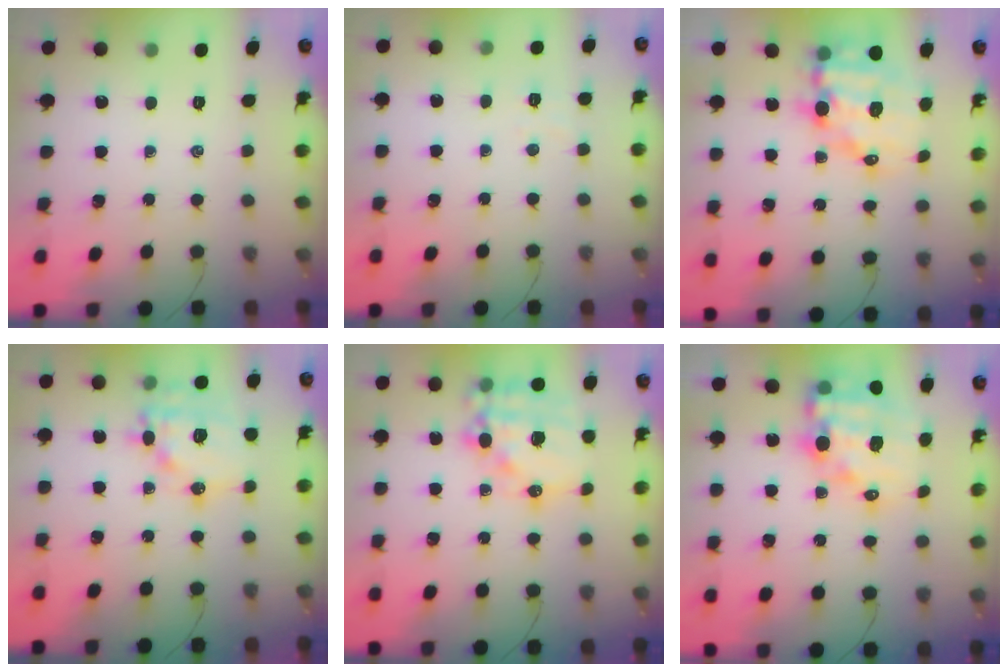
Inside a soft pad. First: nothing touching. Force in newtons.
{"total": 2.5, "press": 2.4, "slide": 0.8}
{"total": 12.6, "press": 12.2, "slide": 3.1}
{"total": 15.9, "press": 15.6, "slide": 3.0}
{"total": 17.3, "press": 16.9, "slide": 3.8}
{"total": 14.5, "press": 14.0, "slide": 3.7}